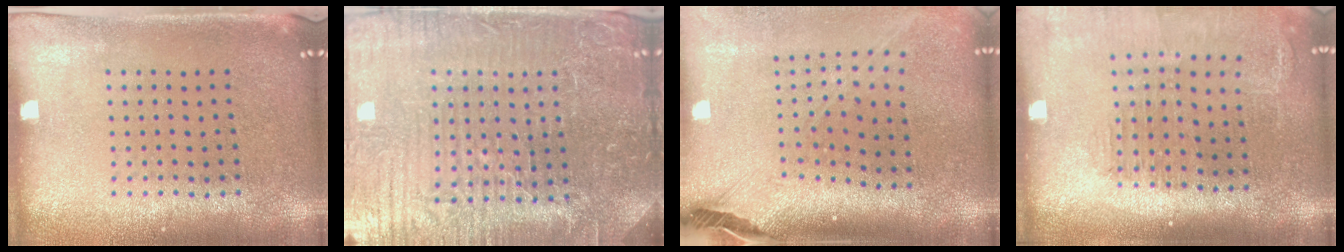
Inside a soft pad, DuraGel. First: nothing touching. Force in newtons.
{"total": 5.9, "press": 5.4, "slide": 2.3}
{"total": 2.8, "press": 2.0, "slide": 1.9}
{"total": 1.6, "press": 1.5, "slide": 0.6}